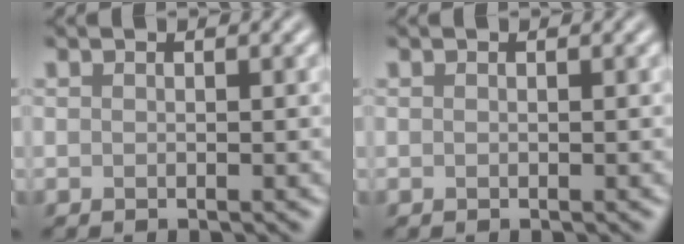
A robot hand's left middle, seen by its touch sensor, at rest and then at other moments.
{"total": 0.0}